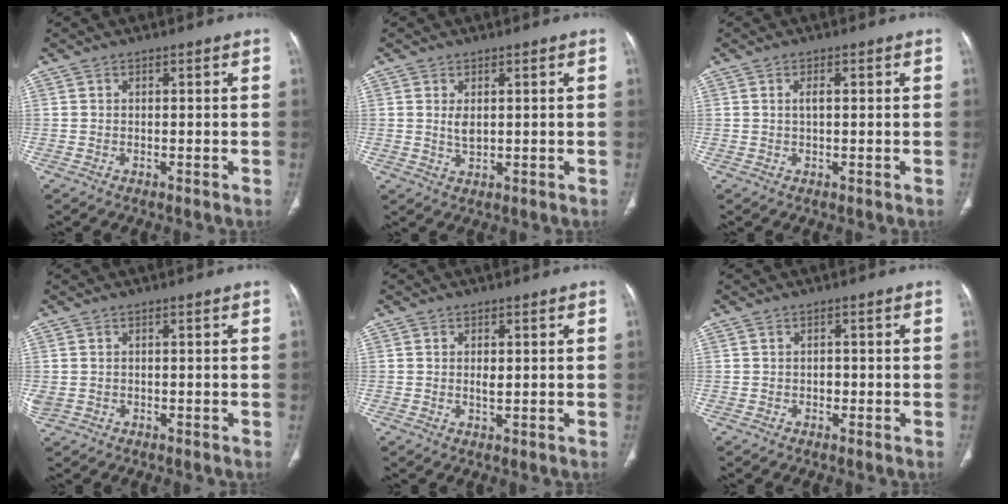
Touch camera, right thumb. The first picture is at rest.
{"total": 2.5, "force": [0.6, 1.3, 2.1], "torque": [-0.036, -0.007, 0.017]}
{"total": 1.9, "force": [0.4, 0.7, 1.7], "torque": [-0.032, 0.005, 0.007]}
{"total": 1.8, "force": [0.0, 1.5, 1.1], "torque": [-0.041, 0.004, 0.005]}
{"total": 1.8, "force": [0.3, 0.8, 1.6], "torque": [-0.025, -0.003, 0.005]}
{"total": 0.9, "force": [-0.2, 0.8, 0.5], "torque": [-0.004, 0.003, -0.005]}